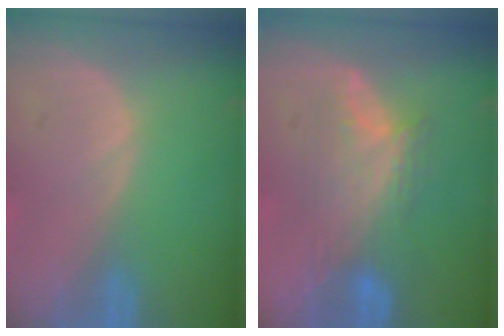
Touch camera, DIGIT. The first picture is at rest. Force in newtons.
{"total": 7.6, "press": 7.2, "slide": 2.2}